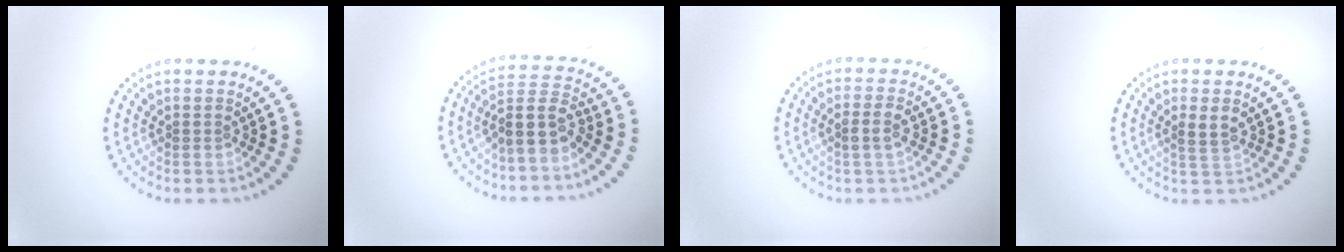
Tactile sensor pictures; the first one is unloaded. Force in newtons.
{"total": 3.8, "press": 3.1, "slide": 2.1}
{"total": 1.8, "press": 1.7, "slide": 0.4}
{"total": 1.8, "press": 1.7, "slide": 0.8}